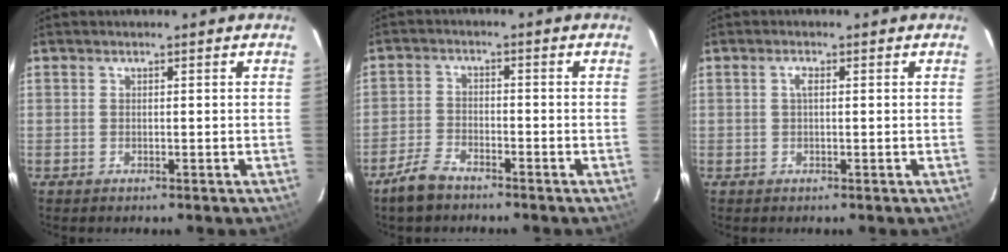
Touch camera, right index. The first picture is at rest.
{"total": 5.6, "force": [-4.5, 2.3, 2.6], "torque": [-0.073, 0.003, -0.087]}
{"total": 1.3, "force": [0.2, 0.4, 1.2], "torque": [-0.024, 0.004, 0.001]}